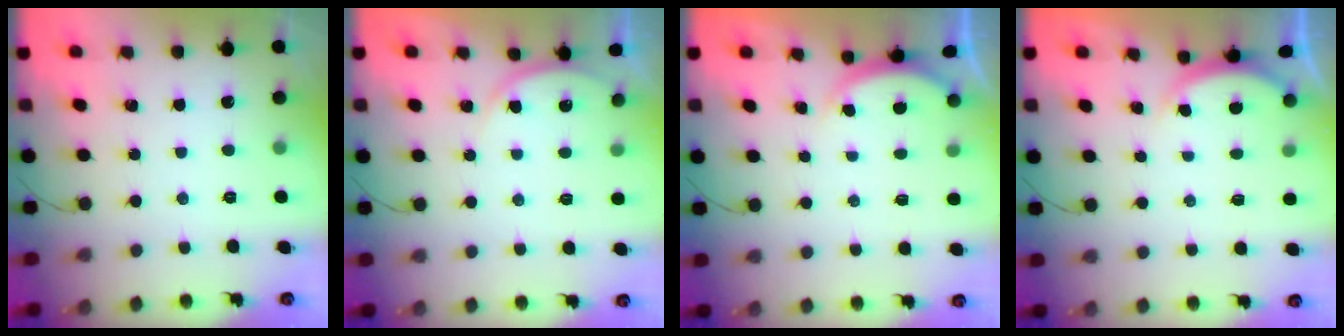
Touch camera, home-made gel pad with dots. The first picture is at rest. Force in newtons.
{"total": 3.3, "press": 3.3, "slide": 0.5}
{"total": 1.7, "press": 1.7, "slide": 0.4}
{"total": 1.7, "press": 1.7, "slide": 0.4}